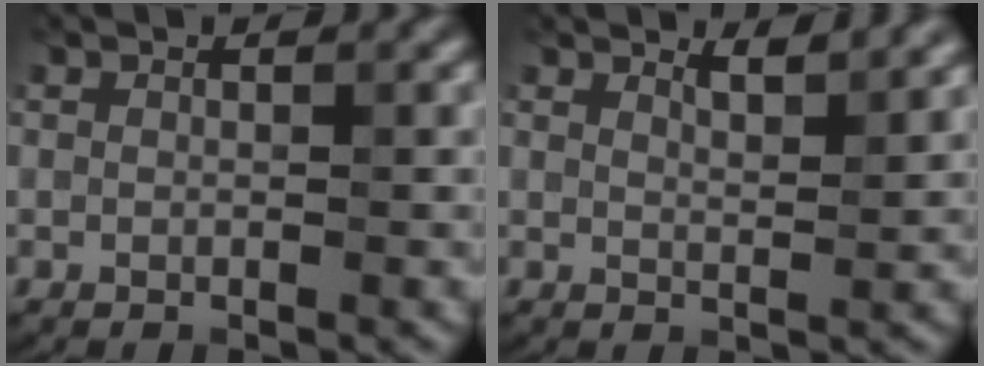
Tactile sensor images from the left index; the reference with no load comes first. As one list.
[{"total": 2.4, "force": [2.1, 0.5, 1.1], "torque": [-0.011, 0.001, 0.031]}]